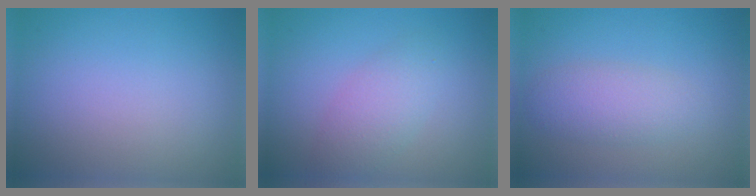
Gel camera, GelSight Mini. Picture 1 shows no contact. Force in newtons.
{"total": 3.0, "press": 3.0, "slide": 0.1}
{"total": 2.9, "press": 2.9, "slide": 0.2}